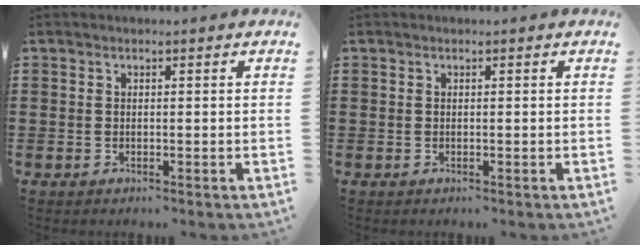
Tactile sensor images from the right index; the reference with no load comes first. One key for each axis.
{"total": 0.0}